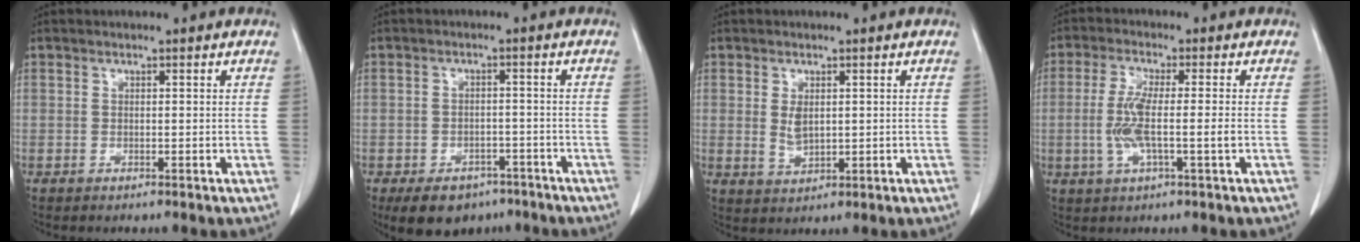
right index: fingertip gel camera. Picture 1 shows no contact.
{"total": 9.7, "force": [-6.7, 5.9, 3.9], "torque": [-0.061, 0.009, -0.095]}
{"total": 3.5, "force": [0.4, 2.1, 2.8], "torque": [-0.056, 0.001, 0.018]}
{"total": 6.9, "force": [-1.2, 0.8, 6.8], "torque": [-0.143, 0.003, -0.024]}